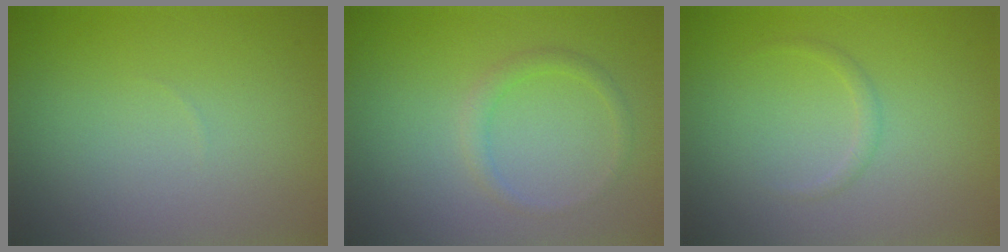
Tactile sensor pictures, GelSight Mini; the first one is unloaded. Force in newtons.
{"total": 1.2, "press": 1.2, "slide": 0.0}
{"total": 0.8, "press": 0.8, "slide": 0.1}